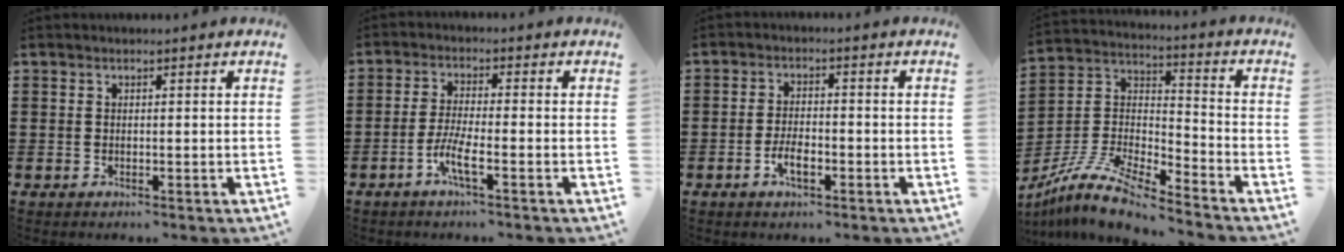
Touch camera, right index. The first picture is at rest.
{"total": 4.8, "force": [-2.5, 0.5, 4.0], "torque": [-0.094, -0.010, -0.054]}
{"total": 3.8, "force": [-1.7, 1.6, 3.0], "torque": [-0.058, 0.003, -0.032]}
{"total": 10.3, "force": [-9.2, 1.3, 4.4], "torque": [-0.107, 0.005, -0.190]}